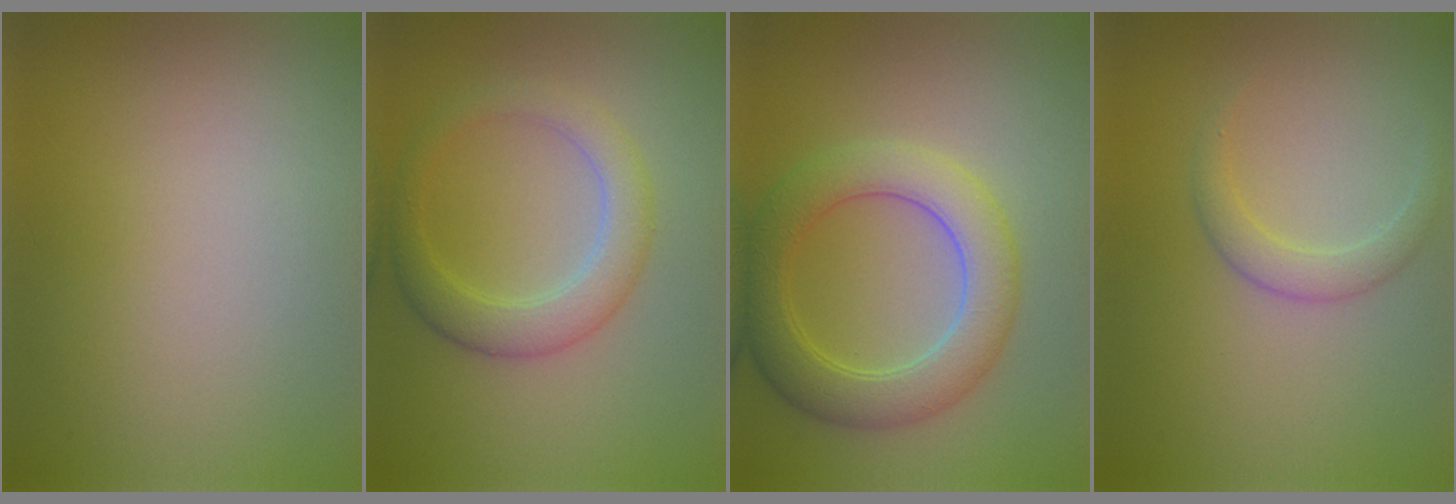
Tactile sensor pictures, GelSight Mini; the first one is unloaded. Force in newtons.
{"total": 3.6, "press": 3.6, "slide": 0.2}
{"total": 5.5, "press": 5.5, "slide": 0.4}
{"total": 1.8, "press": 1.8, "slide": 0.2}